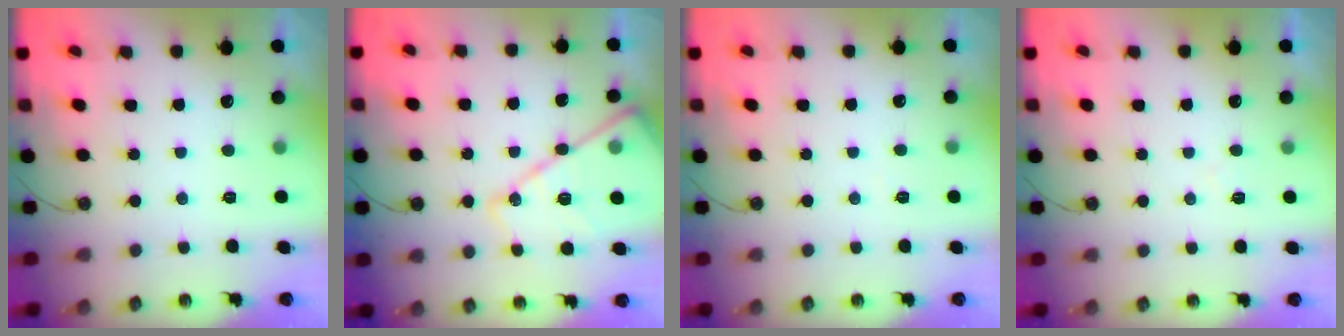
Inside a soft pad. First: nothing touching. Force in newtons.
{"total": 17.5, "press": 17.5, "slide": 1.5}
{"total": 2.1, "press": 2.1, "slide": 0.5}
{"total": 4.3, "press": 4.3, "slide": 0.8}